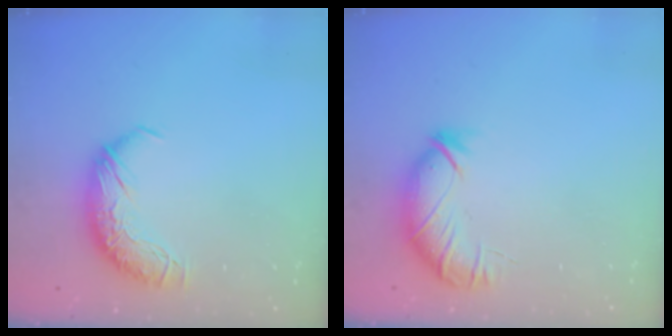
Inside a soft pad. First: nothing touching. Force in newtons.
{"total": 3.6, "press": 3.5, "slide": 0.8}